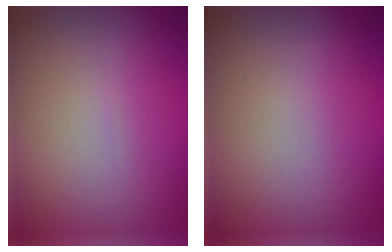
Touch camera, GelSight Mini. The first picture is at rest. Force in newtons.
{"total": 0.0}